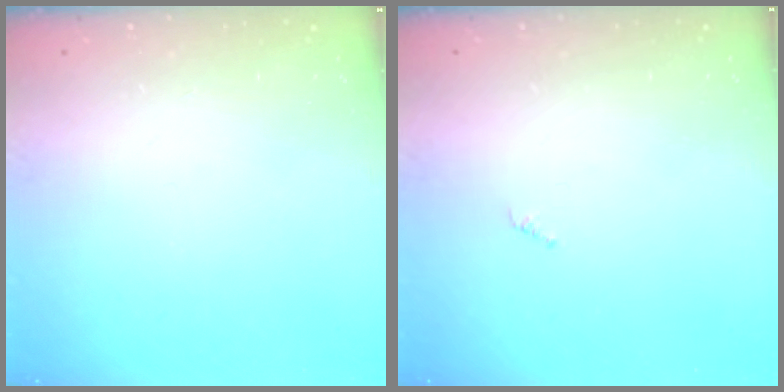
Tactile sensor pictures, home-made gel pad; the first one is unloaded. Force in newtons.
{"total": 0.0}